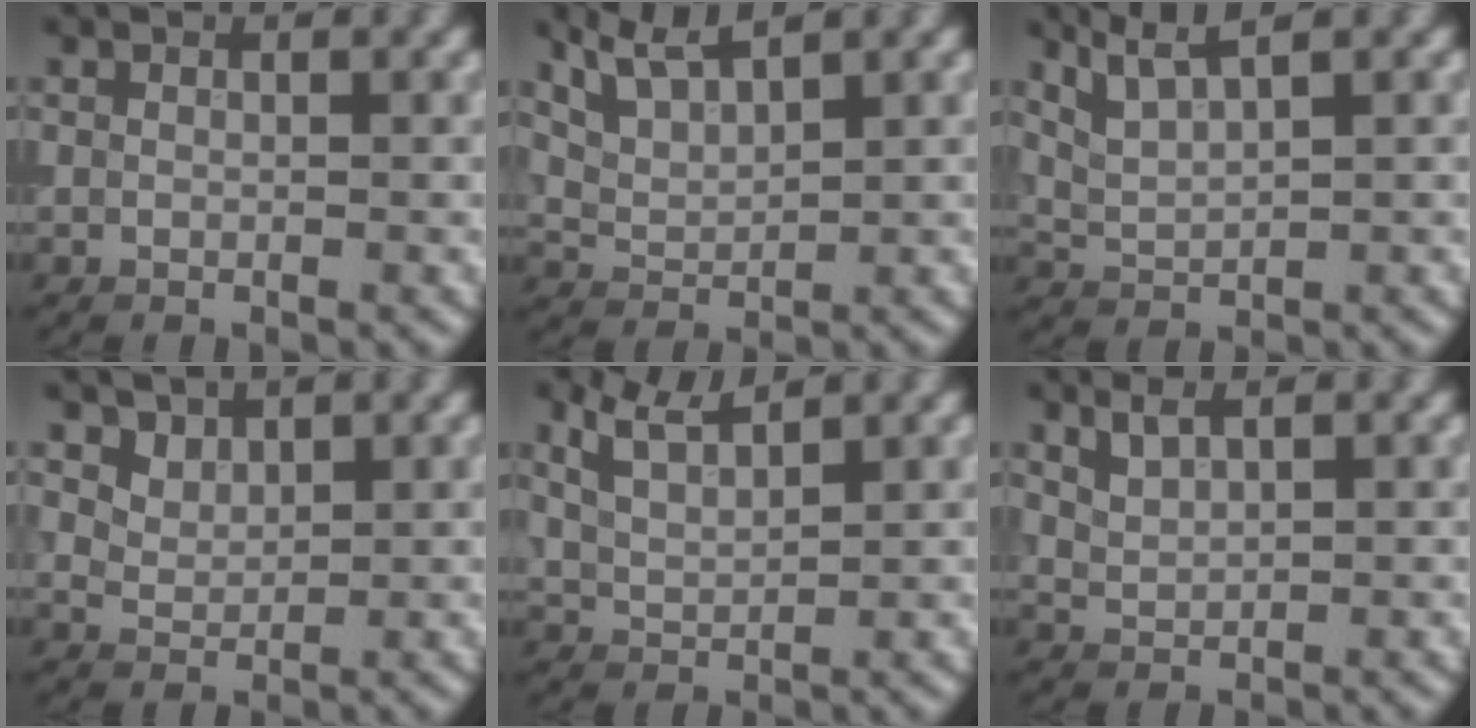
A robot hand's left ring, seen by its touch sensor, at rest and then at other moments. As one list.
[{"total": 3.5, "force": [3.0, 0.8, 1.7], "torque": [-0.047, 0.009, 0.063]}, {"total": 3.2, "force": [2.4, 0.6, 2.0], "torque": [-0.042, 0.008, 0.055]}, {"total": 2.5, "force": [1.9, 1.4, 0.8], "torque": [-0.026, -0.015, 0.056]}, {"total": 3.3, "force": [2.7, 0.9, 1.8], "torque": [-0.045, 0.009, 0.057]}, {"total": 1.7, "force": [1.4, 0.5, 0.9], "torque": [-0.025, -0.001, 0.036]}]